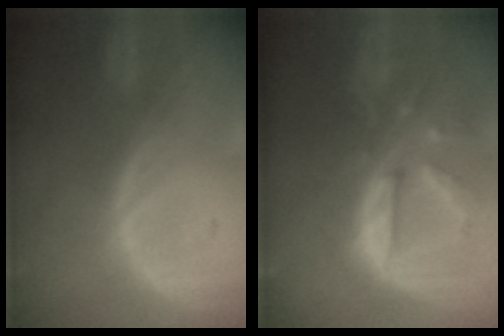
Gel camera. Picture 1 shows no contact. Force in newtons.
{"total": 10.8, "press": 9.5, "slide": 5.2}